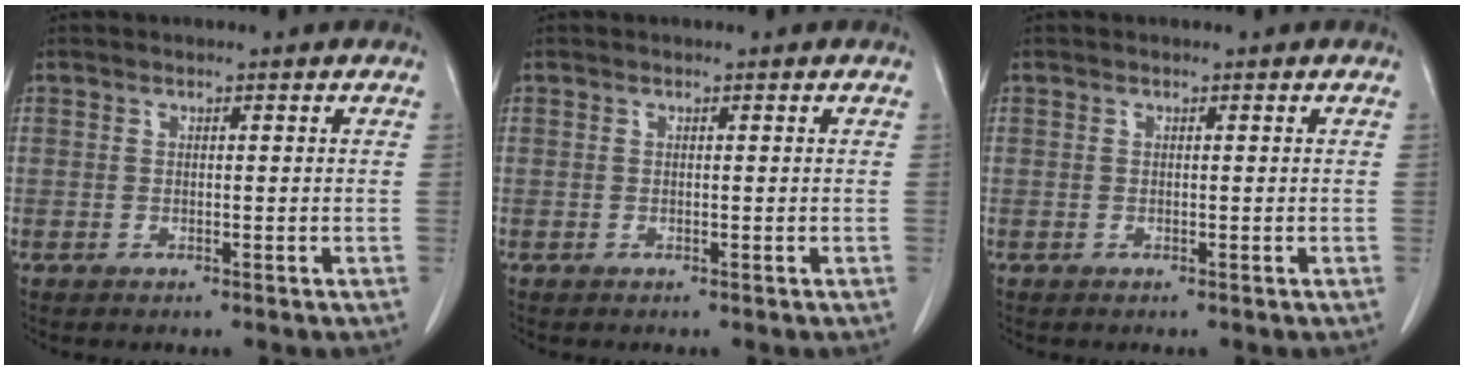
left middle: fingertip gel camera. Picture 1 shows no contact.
{"total": 0.0}
{"total": 0.0}